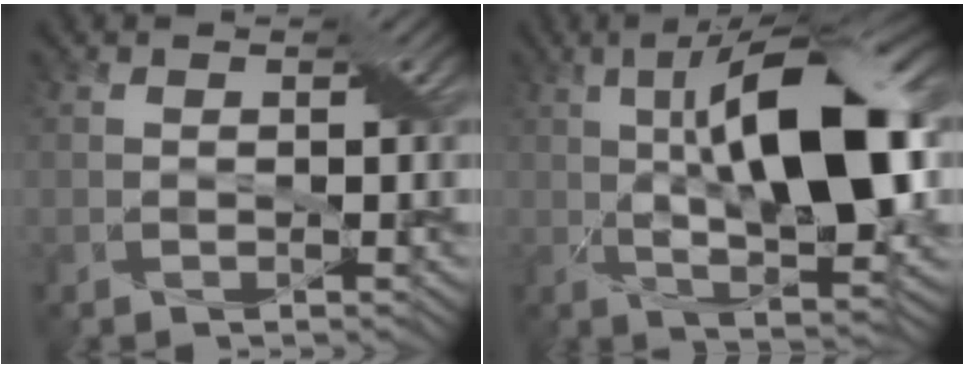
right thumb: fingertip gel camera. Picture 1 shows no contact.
{"total": 15.5, "force": [1.8, 5.4, 14.4], "torque": [-0.226, 0.020, 0.018]}